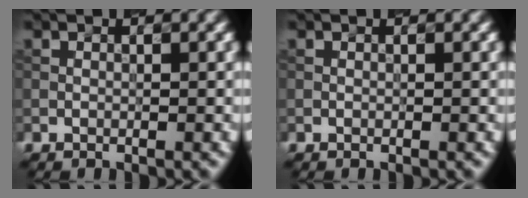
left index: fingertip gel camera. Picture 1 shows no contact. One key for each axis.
{"total": 0.0}